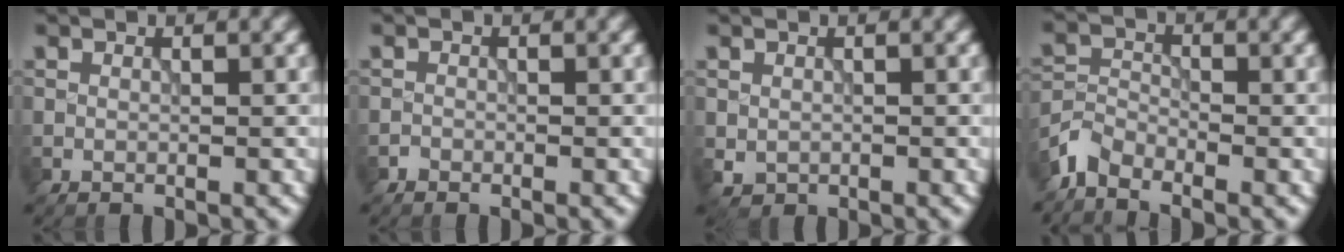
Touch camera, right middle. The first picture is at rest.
{"total": 0.5, "force": [-0.4, 0.3, 0.0], "torque": [0.002, -0.001, -0.010]}
{"total": 0.9, "force": [0.0, 0.9, 0.3], "torque": [-0.004, -0.005, 0.002]}
{"total": 2.7, "force": [-2.3, 1.0, 0.8], "torque": [-0.018, 0.002, -0.060]}